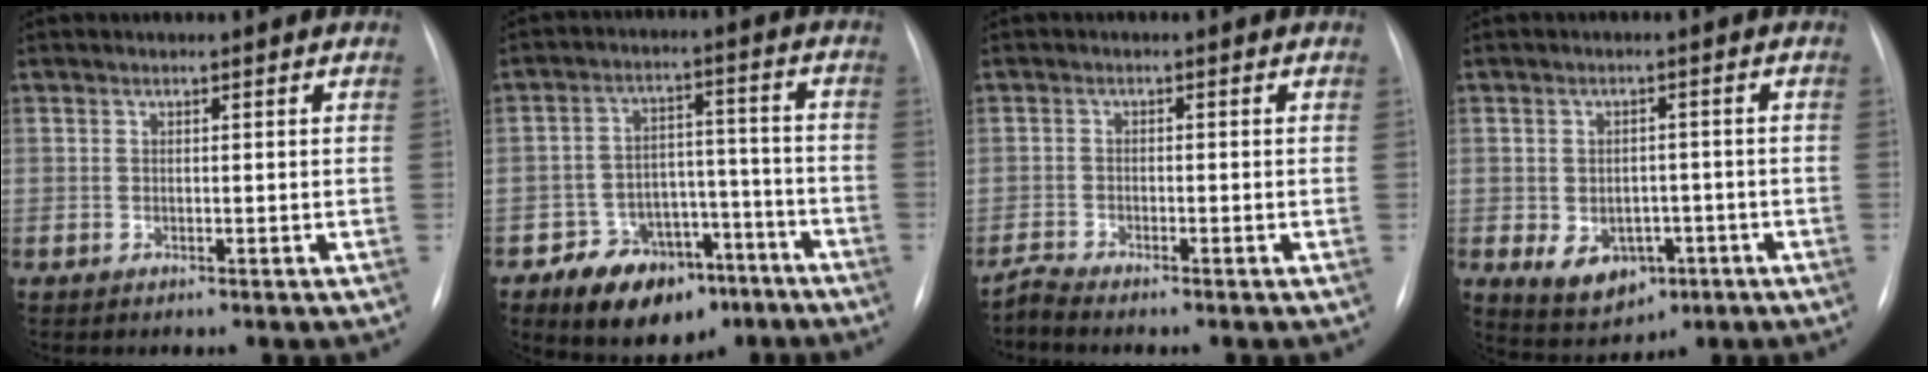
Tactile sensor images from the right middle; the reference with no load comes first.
{"total": 11.7, "force": [-7.2, 7.4, 5.4], "torque": [-0.076, 0.029, -0.102]}
{"total": 1.8, "force": [-1.7, -0.6, 0.0], "torque": [-0.002, -0.009, -0.038]}
{"total": 6.8, "force": [-2.4, 5.1, 3.9], "torque": [-0.065, 0.008, -0.021]}